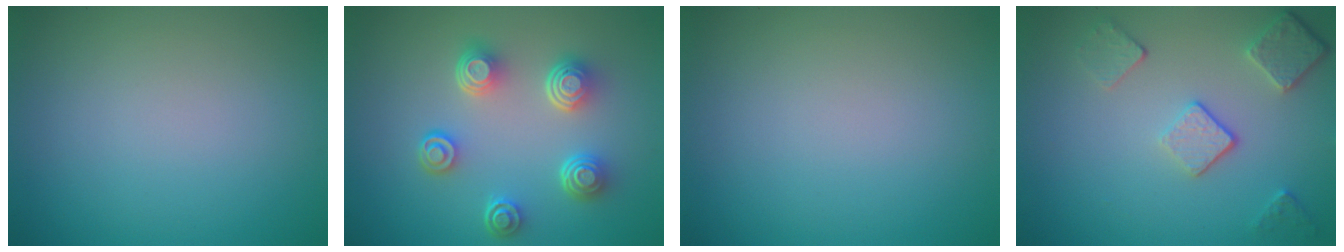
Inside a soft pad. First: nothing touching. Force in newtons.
{"total": 4.9, "press": 3.6, "slide": 3.4}
{"total": 0.0}
{"total": 3.5, "press": 2.8, "slide": 2.1}